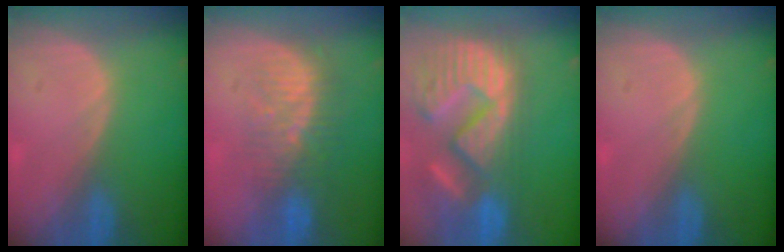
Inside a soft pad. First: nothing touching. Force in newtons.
{"total": 8.1, "press": 7.7, "slide": 2.7}
{"total": 15.4, "press": 12.6, "slide": 8.8}
{"total": 0.0}